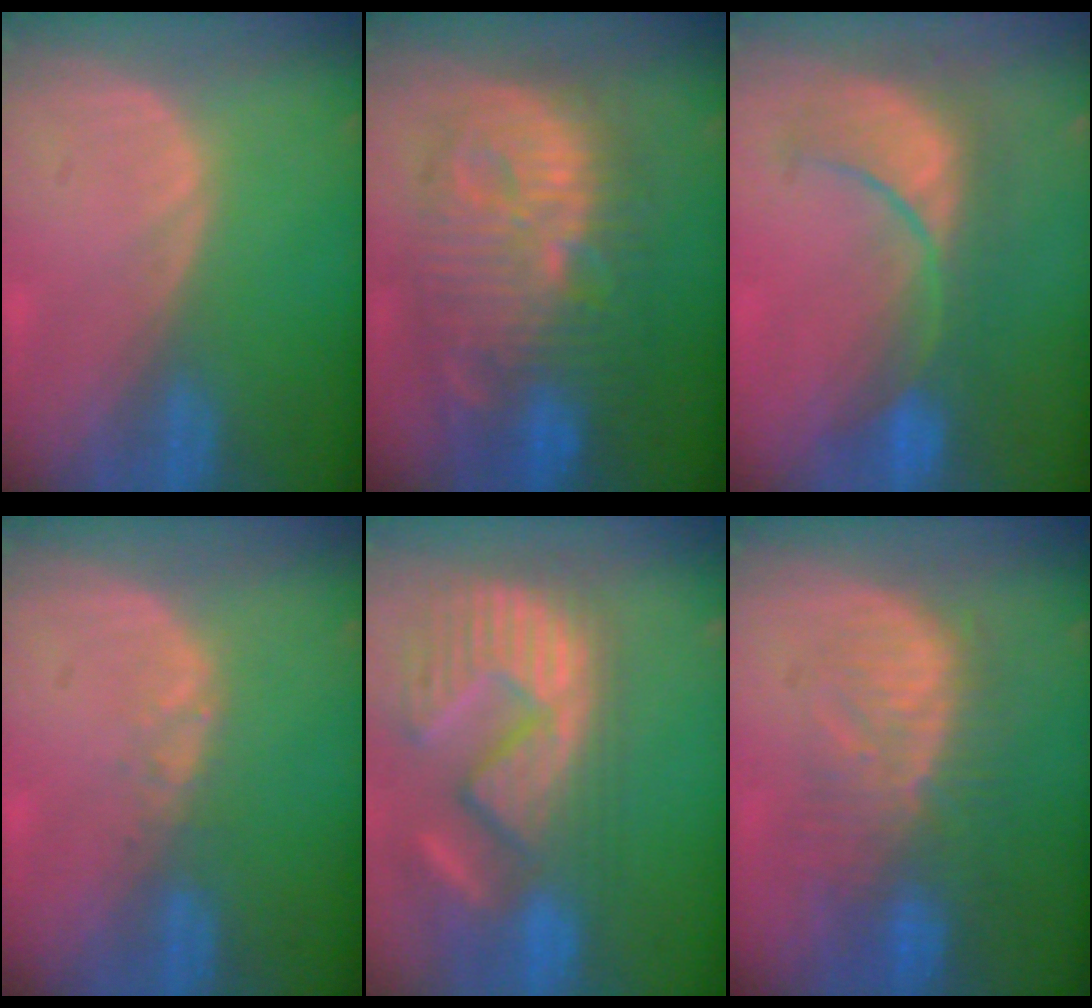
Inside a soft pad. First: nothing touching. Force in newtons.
{"total": 13.3, "press": 13.2, "slide": 1.3}
{"total": 8.8, "press": 8.8, "slide": 0.5}
{"total": 1.4, "press": 1.4, "slide": 0.2}
{"total": 14.5, "press": 12.4, "slide": 7.7}
{"total": 9.9, "press": 9.1, "slide": 3.9}